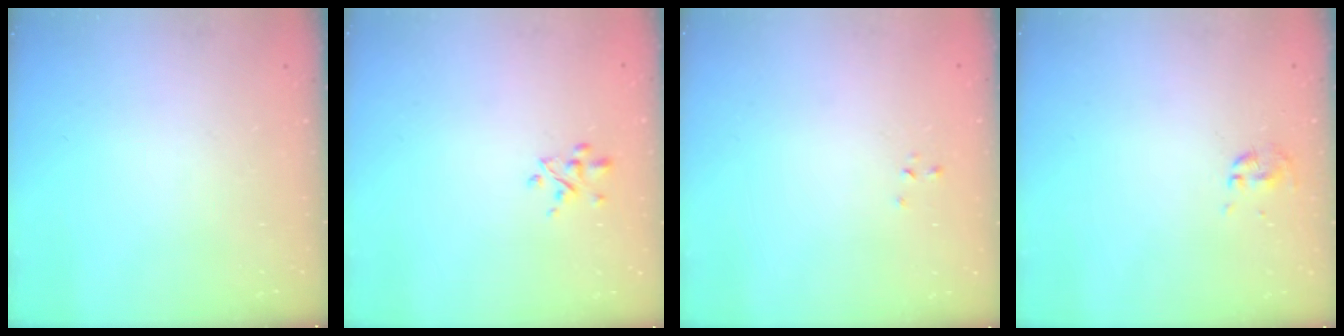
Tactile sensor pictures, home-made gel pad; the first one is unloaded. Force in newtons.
{"total": 2.9, "press": 2.7, "slide": 0.9}
{"total": 0.0}
{"total": 0.0}